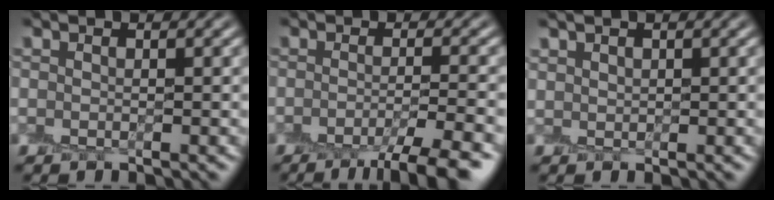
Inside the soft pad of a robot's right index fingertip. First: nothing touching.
{"total": 5.6, "force": [-3.7, 0.8, 4.1], "torque": [-0.054, -0.007, -0.055]}
{"total": 0.9, "force": [0.7, 0.4, -0.2], "torque": [0.008, -0.001, 0.018]}